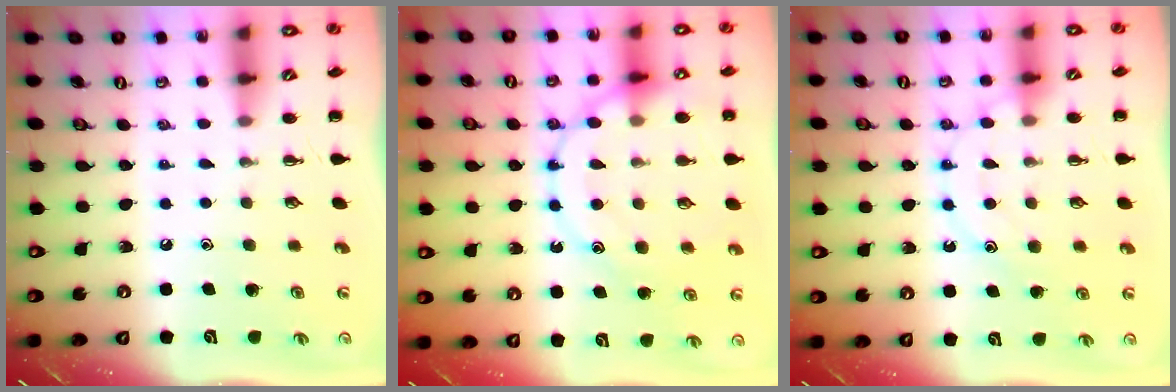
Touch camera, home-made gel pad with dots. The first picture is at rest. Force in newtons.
{"total": 18.2, "press": 18.1, "slide": 1.9}
{"total": 12.4, "press": 12.4, "slide": 1.3}